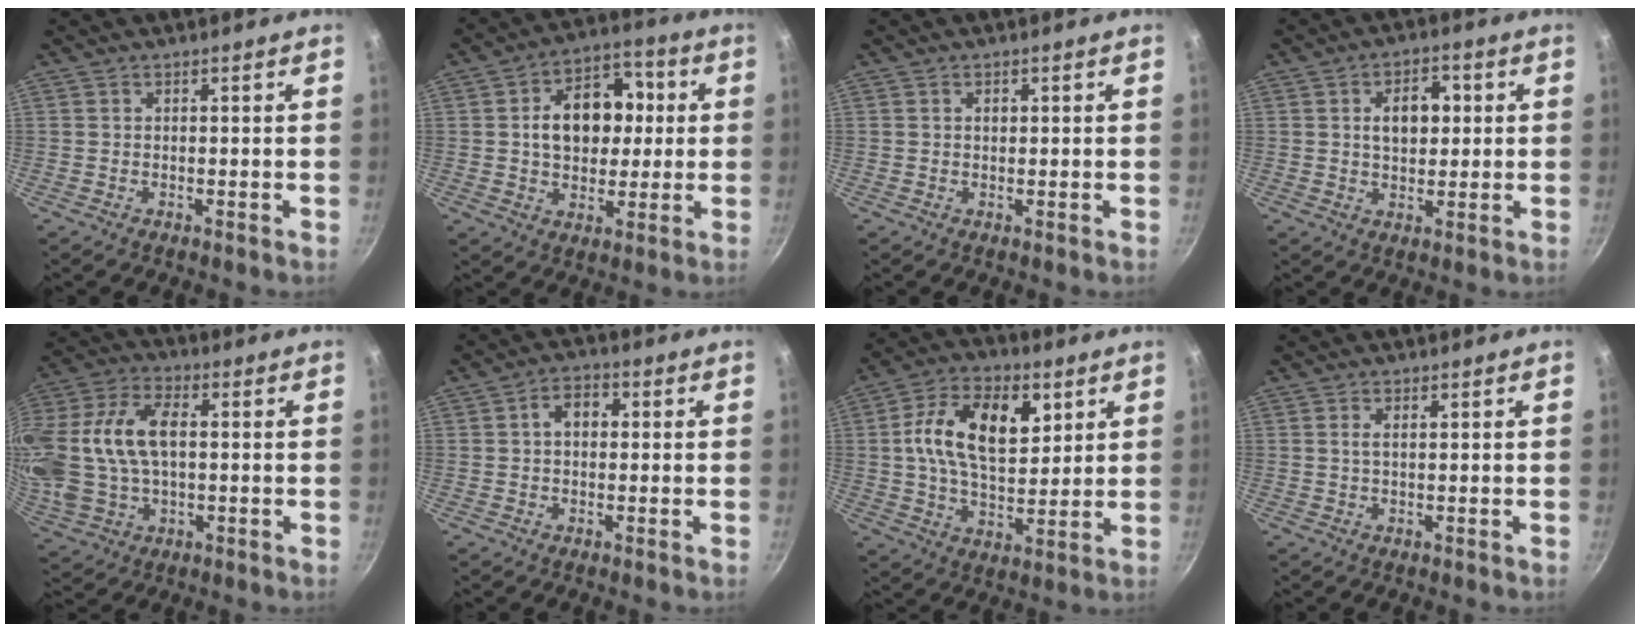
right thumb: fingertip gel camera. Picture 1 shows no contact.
{"total": 14.2, "force": [1.7, 10.0, 10.0], "torque": [-0.113, 0.021, 0.022]}
{"total": 0.9, "force": [0.3, 0.7, 0.6], "torque": [-0.004, 0.001, 0.005]}
{"total": 7.4, "force": [1.4, 4.7, 5.5], "torque": [-0.061, 0.004, 0.020]}
{"total": 24.6, "force": [1.7, 15.1, 19.3], "torque": [-0.466, 0.024, 0.043]}
{"total": 4.7, "force": [0.5, 3.3, 3.4], "torque": [-0.043, 0.017, 0.001]}
{"total": 16.4, "force": [4.5, 9.2, 12.7], "torque": [-0.199, -0.004, 0.079]}
{"total": 1.3, "force": [0.4, 0.5, 1.1], "torque": [-0.027, 0.006, 0.011]}